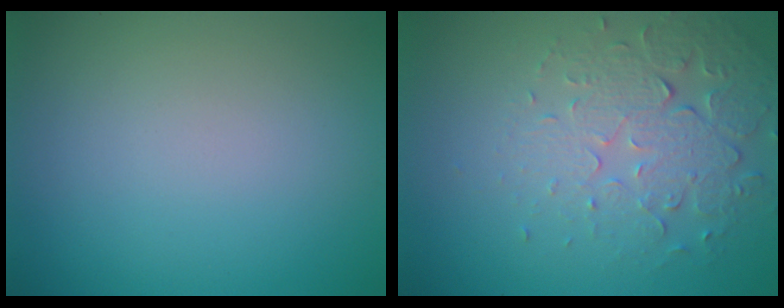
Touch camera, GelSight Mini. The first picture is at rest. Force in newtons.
{"total": 5.5, "press": 3.6, "slide": 4.1}